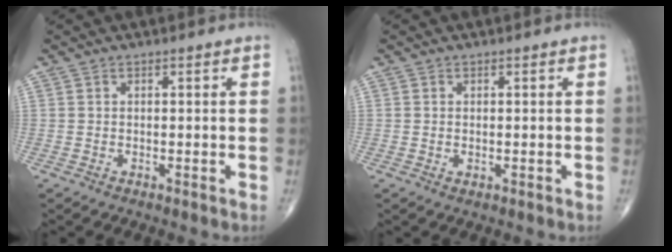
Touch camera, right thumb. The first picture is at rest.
{"total": 0.7, "force": [-0.1, 0.5, 0.6], "torque": [-0.012, -0.003, 0.001]}